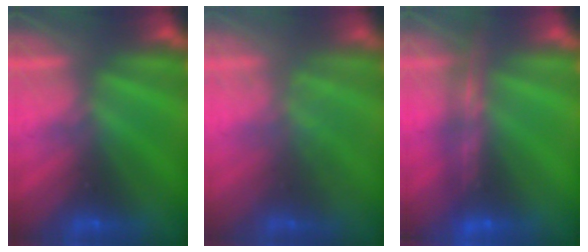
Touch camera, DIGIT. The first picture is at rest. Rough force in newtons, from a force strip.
{"total": 1.7}
{"total": 8.8}